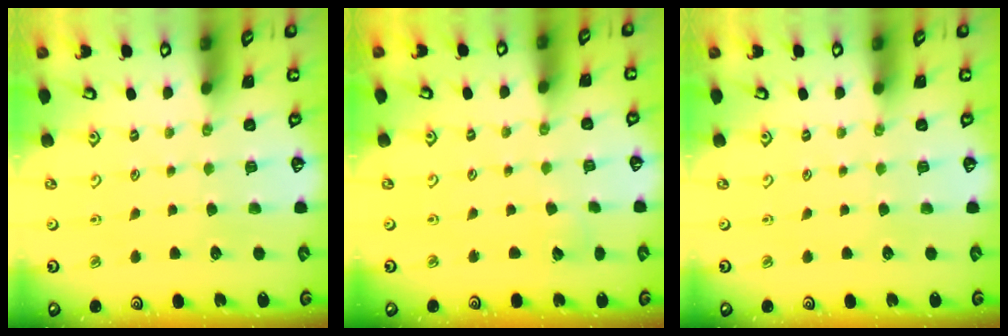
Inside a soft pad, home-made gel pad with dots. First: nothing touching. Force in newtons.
{"total": 2.0, "press": 2.0, "slide": 0.1}
{"total": 0.0}